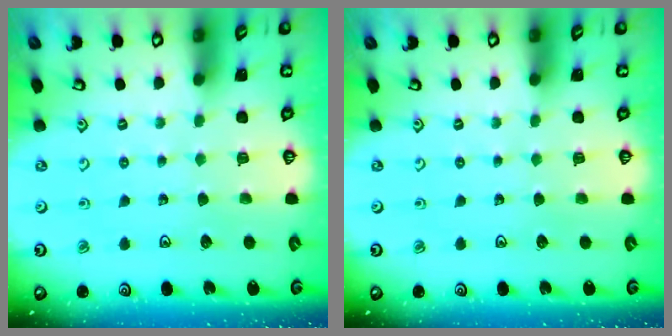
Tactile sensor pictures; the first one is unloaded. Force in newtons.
{"total": 0.0}